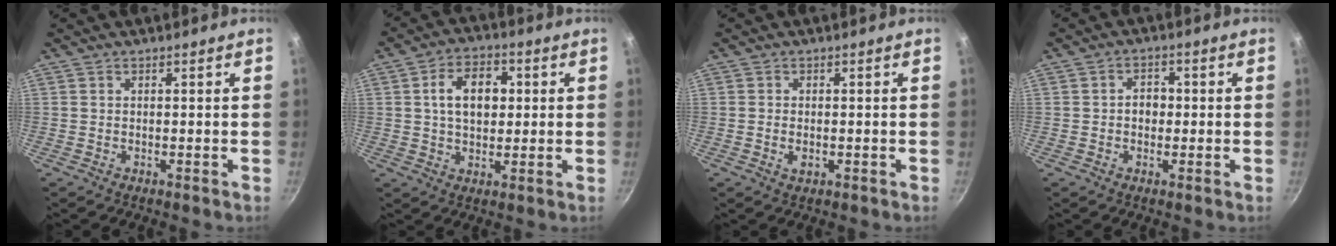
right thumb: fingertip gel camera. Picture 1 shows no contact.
{"total": 9.7, "force": [1.6, 6.5, 7.0], "torque": [-0.093, 0.009, 0.021]}
{"total": 2.1, "force": [-0.5, 1.3, 1.6], "torque": [-0.030, -0.001, -0.009]}
{"total": 3.4, "force": [-0.2, 2.7, 2.0], "torque": [-0.008, 0.009, -0.005]}